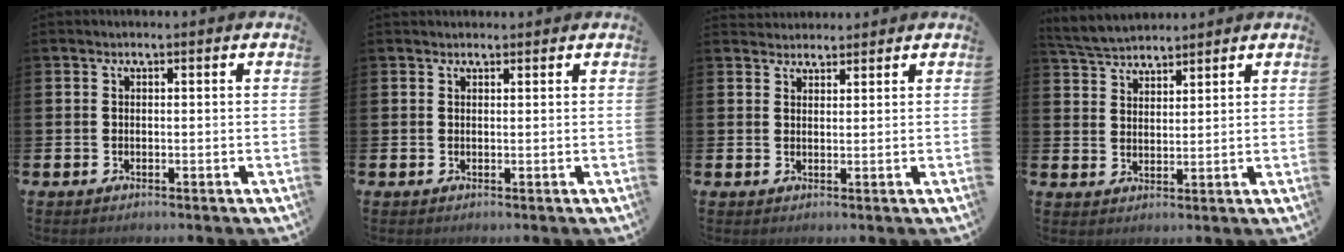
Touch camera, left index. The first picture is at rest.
{"total": 0.9, "force": [0.9, 0.3, 0.0], "torque": [0.015, -0.004, 0.013]}
{"total": 2.2, "force": [2.1, 0.6, -0.2], "torque": [0.015, -0.012, 0.037]}
{"total": 4.4, "force": [4.4, 0.7, 0.4], "torque": [-0.023, -0.020, 0.080]}